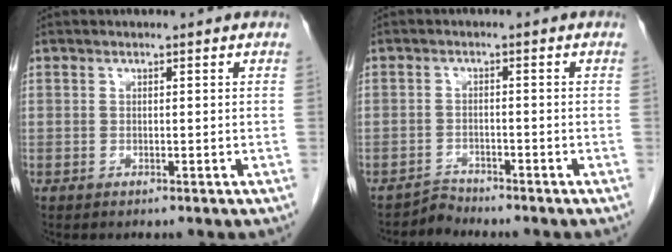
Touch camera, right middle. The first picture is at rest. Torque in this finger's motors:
{"motor_torque": [-0.23, 0.01, -0.07, -0.03]}